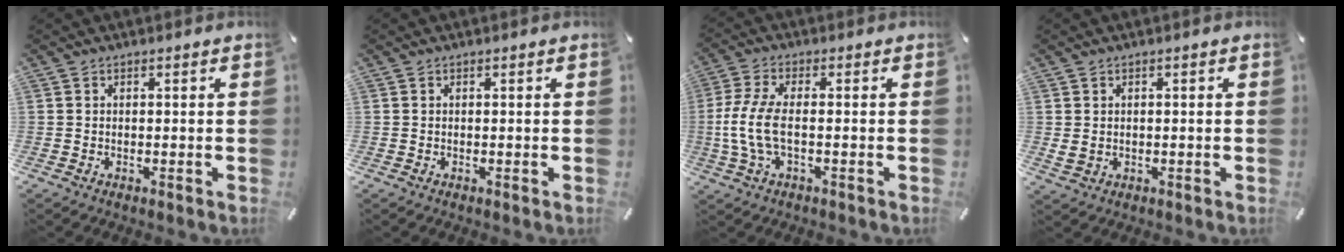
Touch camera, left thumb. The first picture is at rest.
{"total": 0.0}
{"total": 8.5, "force": [-1.2, 3.1, 7.9], "torque": [-0.179, -0.017, -0.026]}
{"total": 2.0, "force": [0.3, 1.8, 0.8], "torque": [-0.015, 0.003, 0.005]}